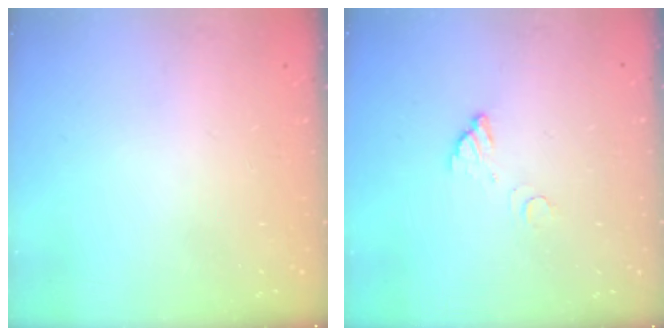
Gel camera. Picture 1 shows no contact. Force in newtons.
{"total": 3.5, "press": 3.5, "slide": 0.2}